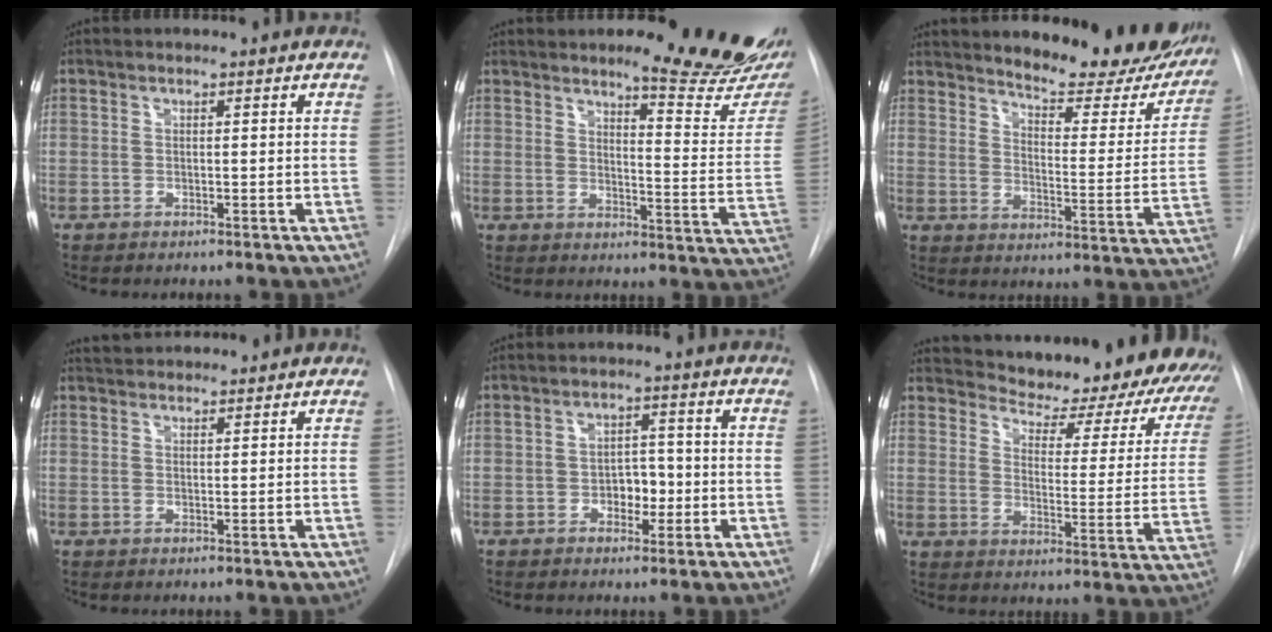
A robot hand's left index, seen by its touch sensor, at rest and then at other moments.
{"total": 15.6, "force": [13.2, 2.0, 8.0], "torque": [-0.086, -0.075, 0.149]}
{"total": 21.0, "force": [18.5, 5.1, 8.4], "torque": [-0.104, -0.052, 0.228]}
{"total": 8.8, "force": [8.4, 1.4, 2.2], "torque": [-0.043, 0.026, 0.136]}
{"total": 4.0, "force": [-1.1, 2.7, 2.8], "torque": [-0.035, 0.008, -0.014]}
{"total": 25.9, "force": [23.7, 6.1, 8.7], "torque": [-0.127, -0.096, 0.273]}